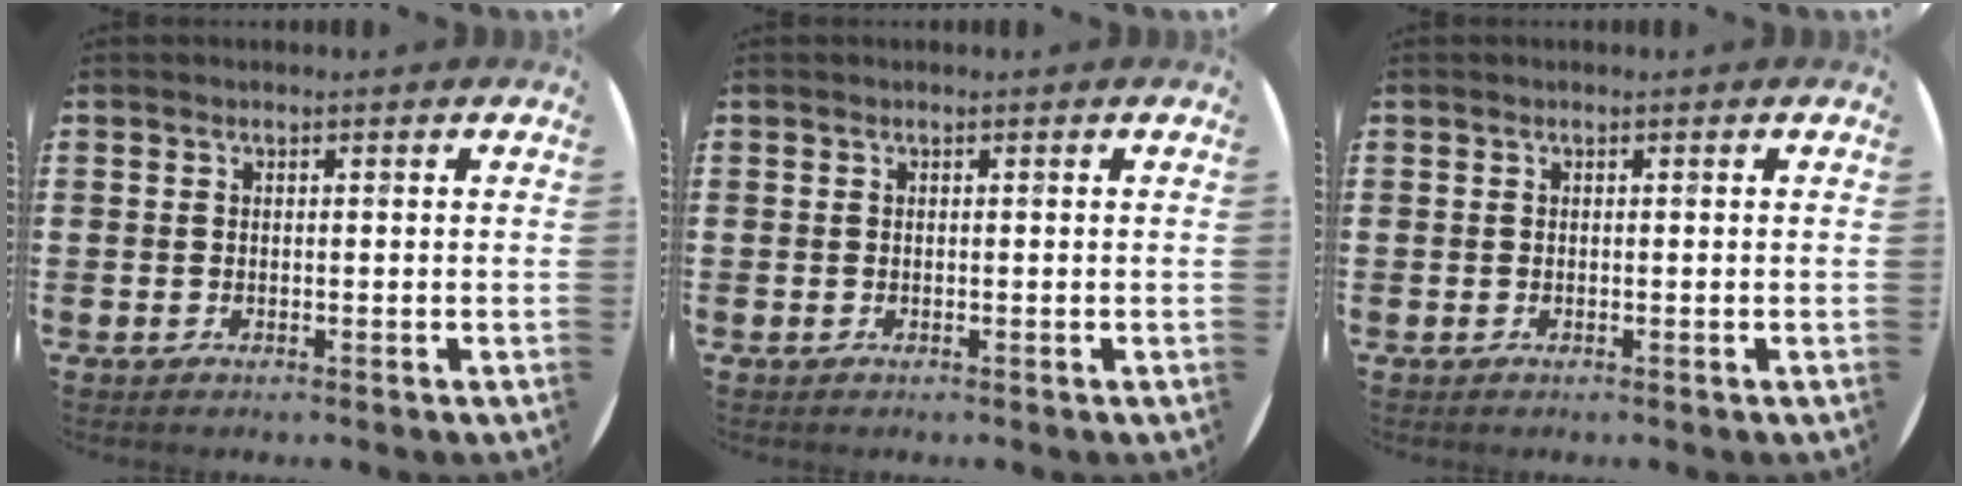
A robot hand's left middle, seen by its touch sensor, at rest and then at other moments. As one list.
[{"total": 0.0}, {"total": 0.0}]